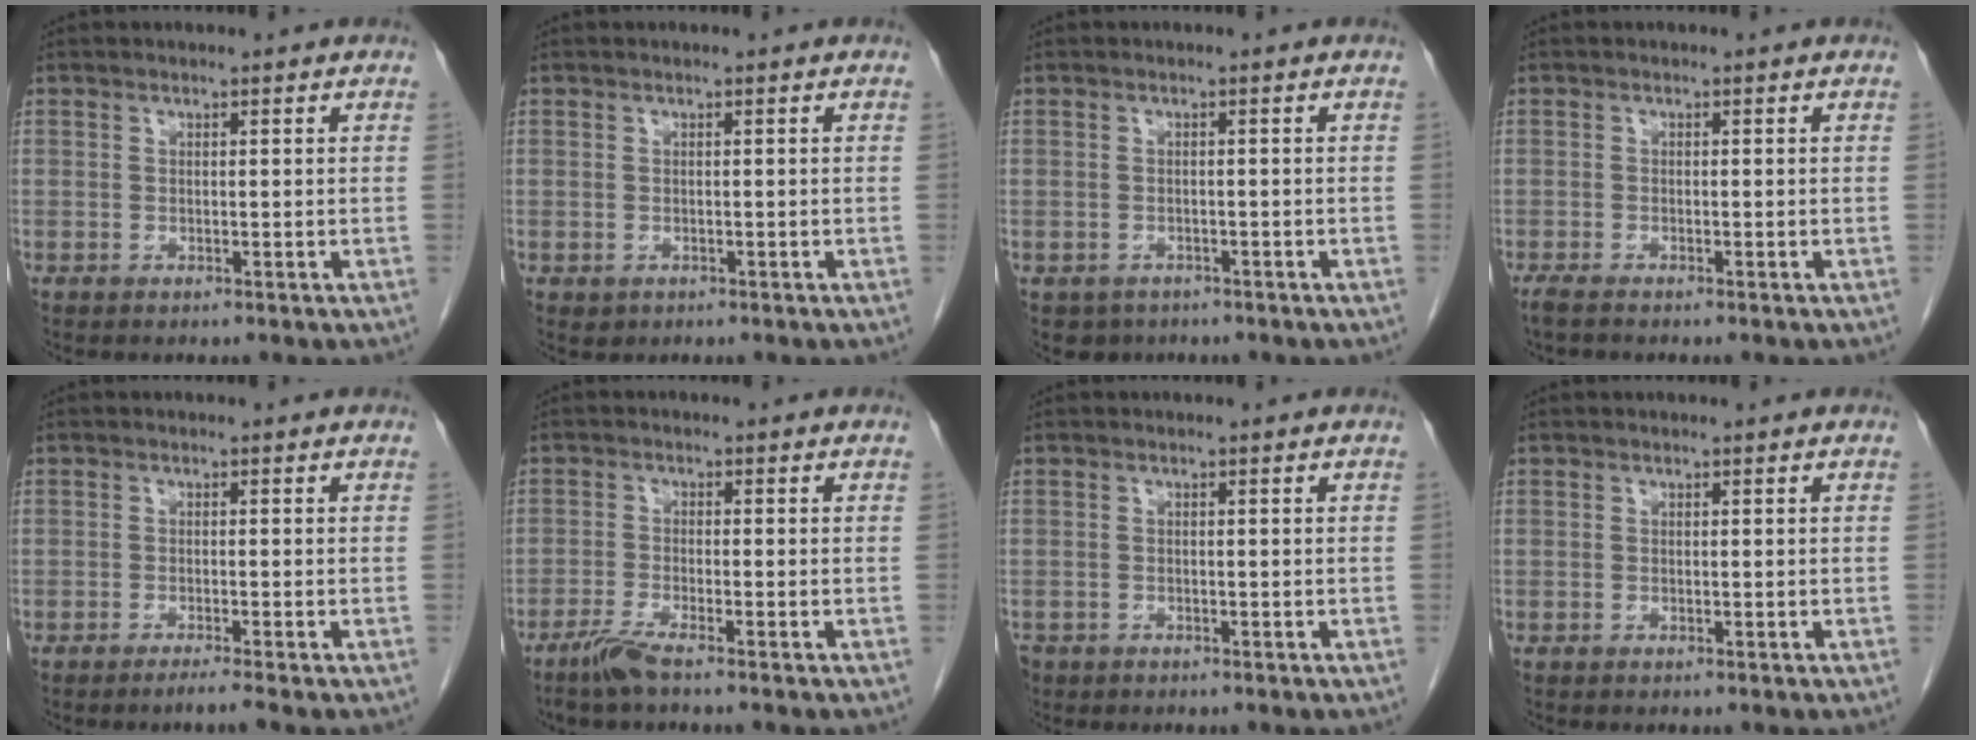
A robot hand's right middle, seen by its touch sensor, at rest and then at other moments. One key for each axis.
{"total": 0.7, "fx": -0.2, "fy": 0.7, "fz": 0.1, "tx": -0.006, "ty": 0.002, "tz": 0.004}
{"total": 2.6, "fx": -1.6, "fy": 2.0, "fz": 0.2, "tx": -0.007, "ty": 0.003, "tz": -0.023}
{"total": 1.6, "fx": -1.4, "fy": 0.2, "fz": 0.8, "tx": -0.022, "ty": -0.006, "tz": -0.025}
{"total": 1.6, "fx": -1.2, "fy": -0.7, "fz": 0.9, "tx": -0.017, "ty": 0.000, "tz": -0.024}
{"total": 3.1, "fx": -2.4, "fy": -0.2, "fz": 1.9, "tx": -0.048, "ty": -0.007, "tz": -0.054}
{"total": 4.0, "fx": -2.7, "fy": 2.8, "fz": 0.8, "tx": -0.019, "ty": -0.001, "tz": -0.047}
{"total": 0.0}